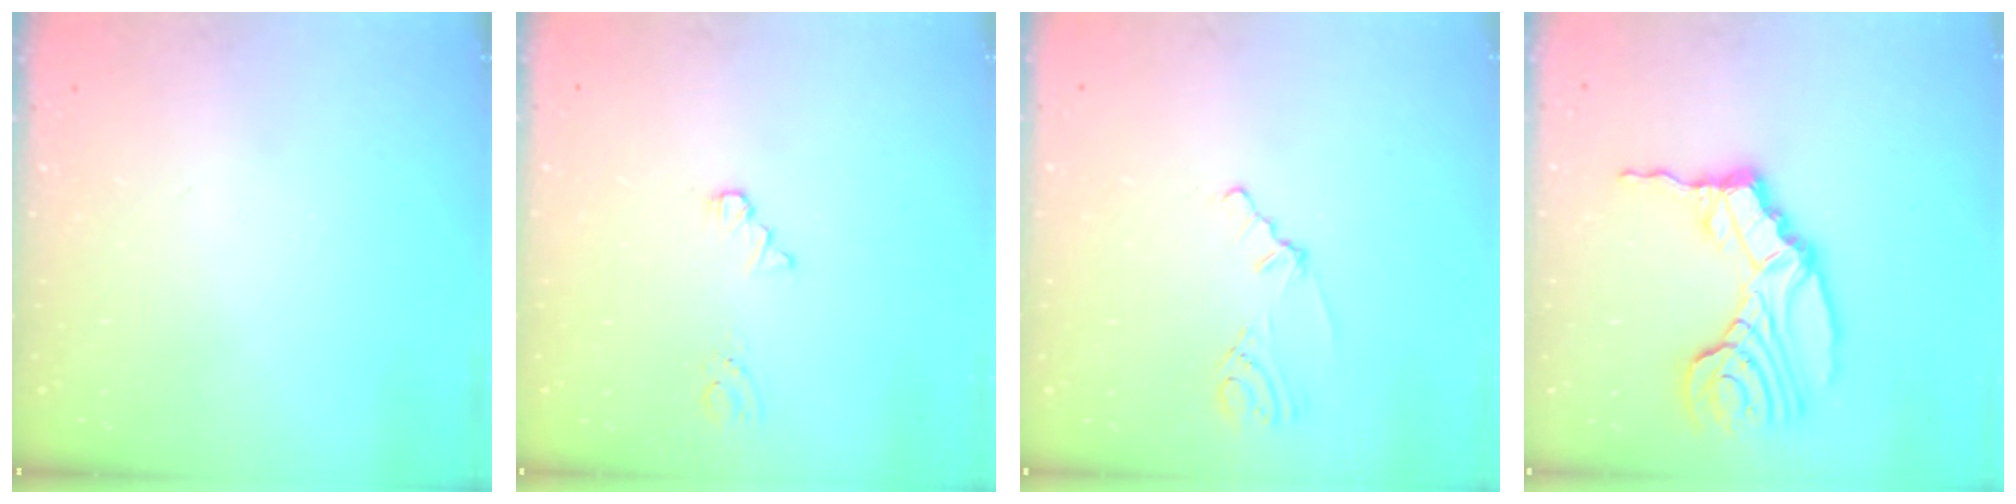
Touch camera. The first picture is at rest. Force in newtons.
{"total": 1.1, "press": 1.1, "slide": 0.1}
{"total": 1.6, "press": 1.5, "slide": 0.6}
{"total": 15.3, "press": 15.2, "slide": 2.1}